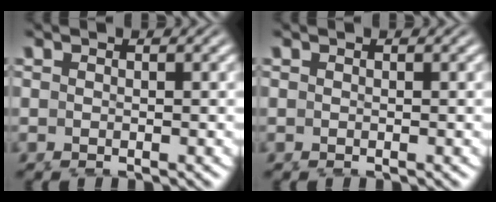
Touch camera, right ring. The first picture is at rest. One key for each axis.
{"total": 0.0}